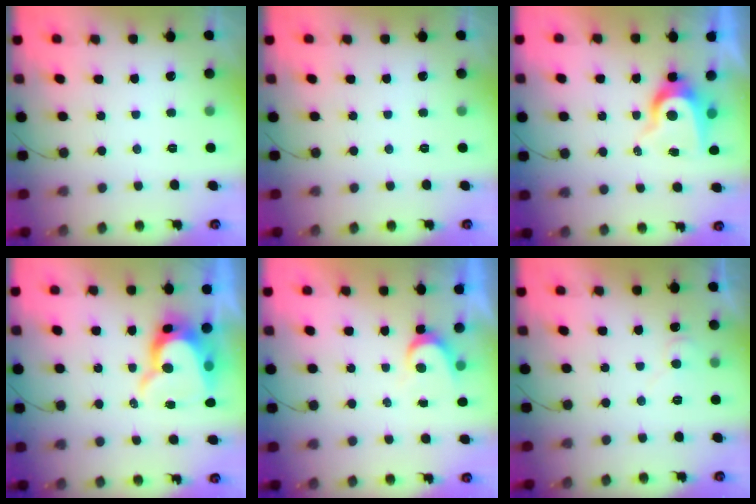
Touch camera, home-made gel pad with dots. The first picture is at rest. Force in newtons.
{"total": 0.0}
{"total": 8.5, "press": 8.5, "slide": 0.7}
{"total": 11.5, "press": 11.5, "slide": 0.9}
{"total": 3.8, "press": 3.8, "slide": 0.3}
{"total": 6.0, "press": 6.0, "slide": 0.6}